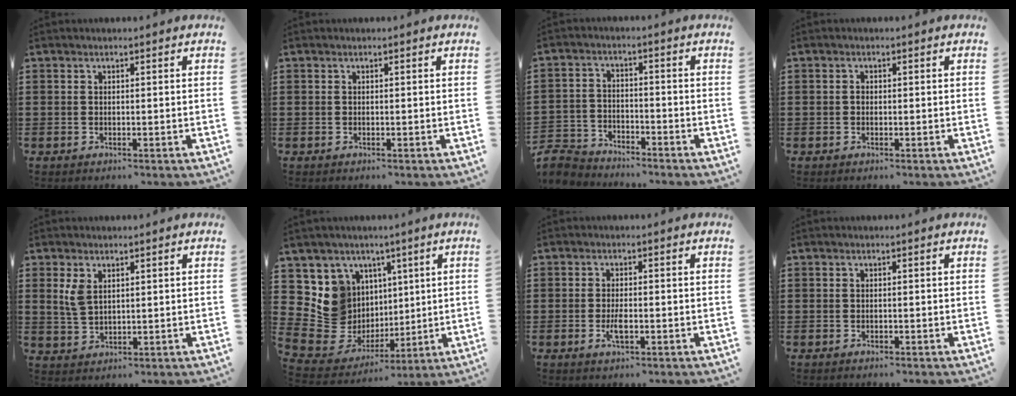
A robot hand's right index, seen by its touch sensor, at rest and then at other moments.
{"total": 0.0}
{"total": 4.8, "force": [-4.7, 1.1, 0.2], "torque": [-0.027, 0.001, -0.102]}
{"total": 0.6, "force": [-0.2, 0.5, 0.3], "torque": [-0.008, 0.001, -0.004]}
{"total": 3.3, "force": [1.5, 1.8, 2.2], "torque": [-0.049, 0.006, 0.028]}
{"total": 9.6, "force": [1.2, 9.3, 1.8], "torque": [-0.089, -0.032, 0.034]}
{"total": 2.8, "force": [-0.8, 0.7, 2.5], "torque": [-0.055, -0.007, -0.015]}
{"total": 0.0}